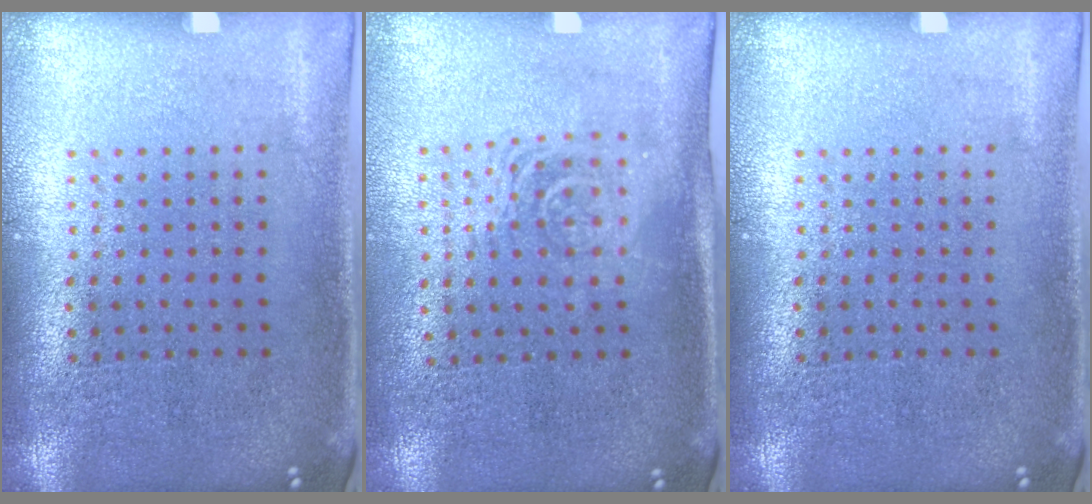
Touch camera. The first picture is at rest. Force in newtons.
{"total": 1.6, "press": 1.3, "slide": 0.9}
{"total": 0.0}